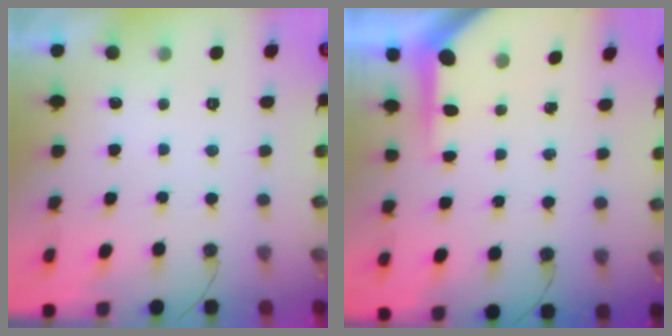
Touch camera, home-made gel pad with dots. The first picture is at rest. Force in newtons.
{"total": 6.1, "press": 6.1, "slide": 0.6}